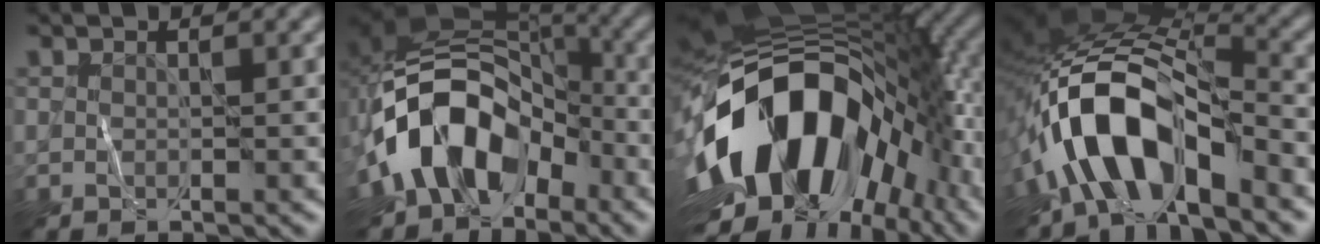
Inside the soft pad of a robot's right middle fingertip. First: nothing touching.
{"total": 11.7, "force": [-4.4, 8.4, 6.8], "torque": [-0.111, 0.016, -0.098]}
{"total": 18.5, "force": [-3.9, 11.8, 13.7], "torque": [-0.246, -0.015, -0.066]}
{"total": 10.6, "force": [-5.4, 4.8, 7.7], "torque": [-0.135, 0.013, -0.108]}